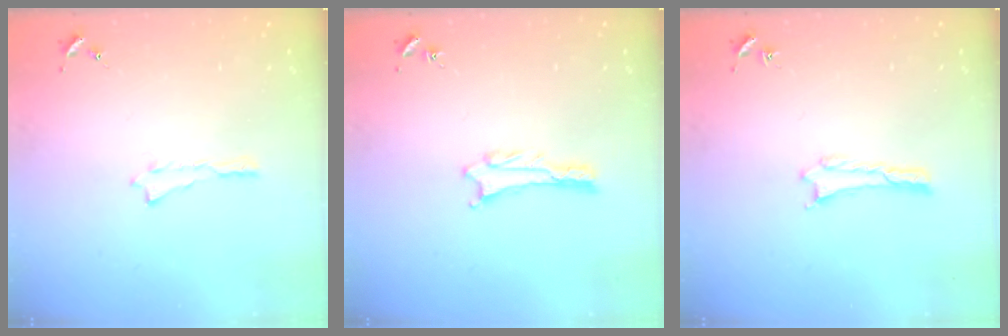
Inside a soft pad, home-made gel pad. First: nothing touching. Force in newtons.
{"total": 1.1, "press": 1.1, "slide": 0.1}
{"total": 0.0}